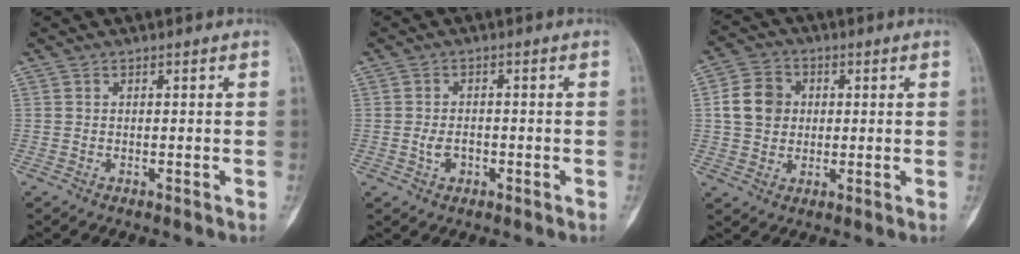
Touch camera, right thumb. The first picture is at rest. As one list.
[{"total": 2.8, "force": [-0.8, 1.9, 1.9], "torque": [-0.027, 0.007, -0.014]}, {"total": 8.3, "force": [1.0, 7.1, 4.1], "torque": [-0.053, 0.005, 0.010]}]